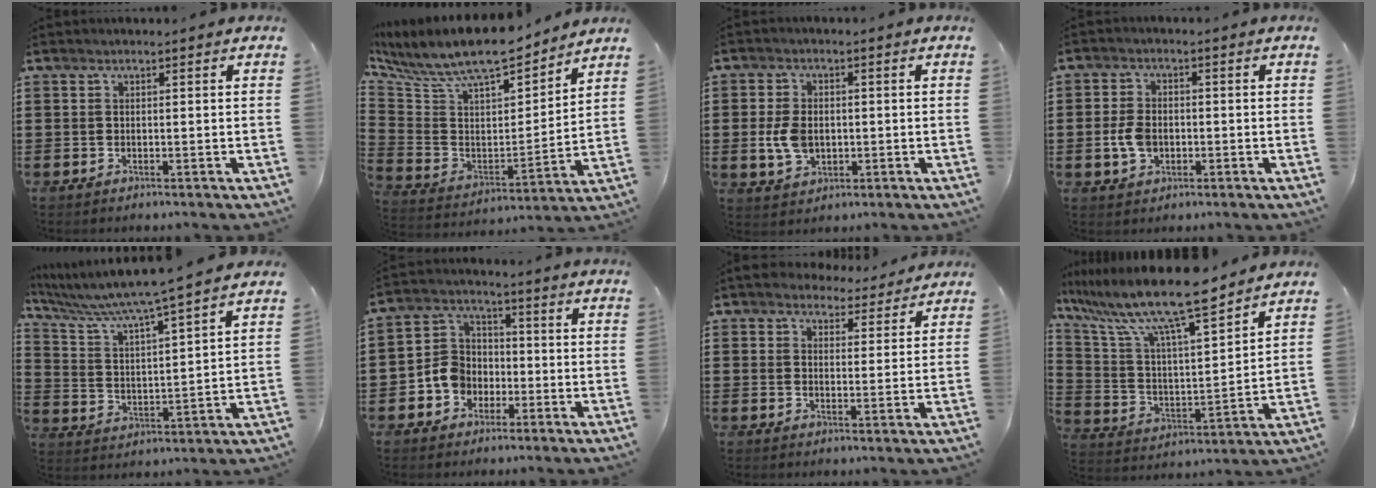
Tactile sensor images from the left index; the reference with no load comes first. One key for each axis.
{"total": 9.3, "fx": 8.4, "fy": 2.2, "fz": 3.4, "tx": -0.108, "ty": -0.061, "tz": 0.144}
{"total": 5.7, "fx": -0.3, "fy": 3.8, "fz": 4.2, "tx": -0.102, "ty": 0.003, "tz": -0.009}
{"total": 4.7, "fx": -0.7, "fy": 3.1, "fz": 3.4, "tx": -0.086, "ty": 0.000, "tz": -0.017}
{"total": 6.0, "fx": 5.4, "fy": -0.8, "fz": 2.6, "tx": -0.076, "ty": -0.042, "tz": 0.085}
{"total": 6.1, "fx": -2.2, "fy": 5.4, "fz": 1.9, "tx": -0.069, "ty": 0.013, "tz": -0.047}
{"total": 4.3, "fx": 4.1, "fy": 1.2, "fz": 0.6, "tx": -0.029, "ty": -0.013, "tz": 0.074}
{"total": 12.4, "fx": 10.4, "fy": 1.0, "fz": 6.7, "tx": -0.170, "ty": -0.062, "tz": 0.177}